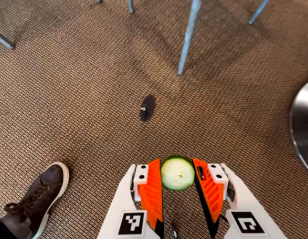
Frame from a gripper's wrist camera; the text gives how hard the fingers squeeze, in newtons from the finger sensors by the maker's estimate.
{"total": 7.1, "left": 7.1, "right": 7.1}